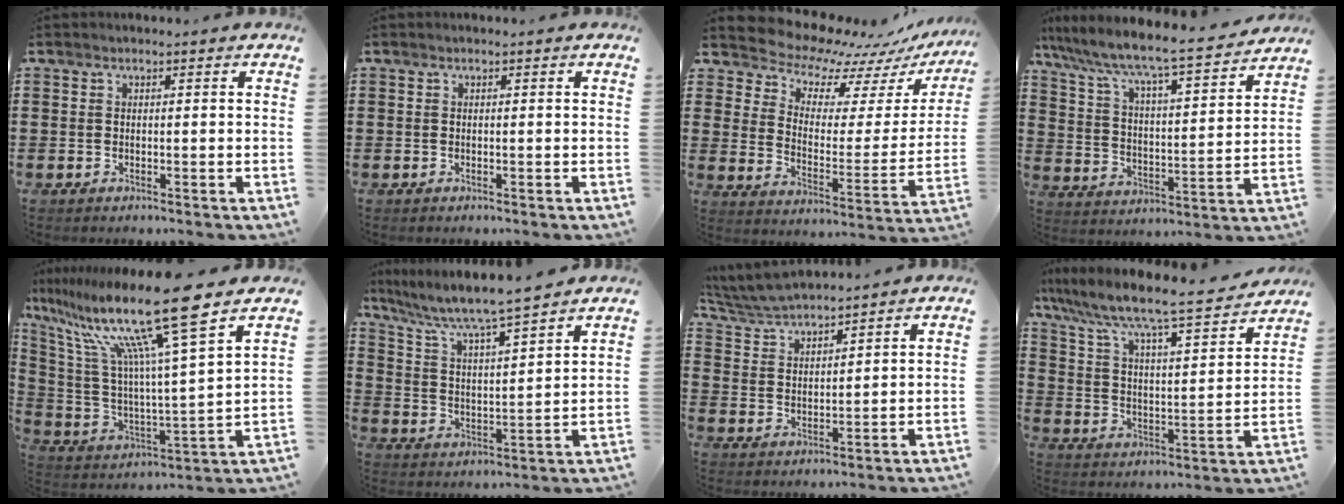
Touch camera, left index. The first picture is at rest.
{"total": 0.0}
{"total": 8.9, "force": [8.3, 2.6, 1.5], "torque": [-0.066, -0.074, 0.141]}
{"total": 6.0, "force": [5.4, 0.0, 2.6], "torque": [-0.077, -0.049, 0.079]}
{"total": 18.7, "force": [13.2, 1.2, 13.2], "torque": [-0.275, -0.080, 0.207]}
{"total": 5.8, "force": [5.1, 0.0, 2.8], "torque": [-0.078, -0.036, 0.079]}
{"total": 5.7, "force": [5.5, 0.5, 1.4], "torque": [-0.048, -0.020, 0.100]}
{"total": 7.1, "force": [6.2, 0.2, 3.4], "torque": [-0.095, -0.055, 0.094]}